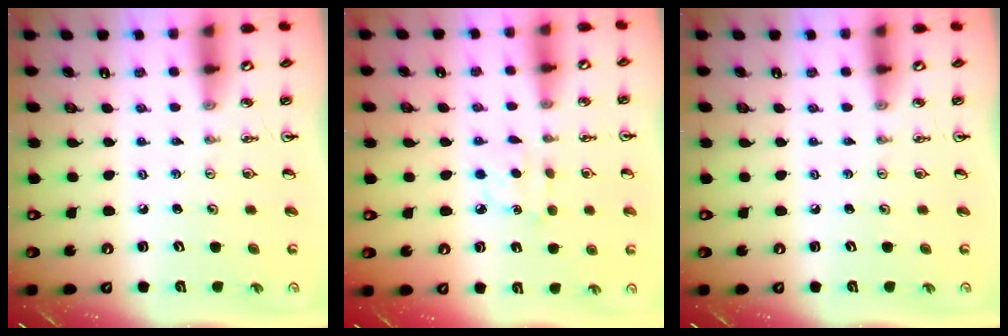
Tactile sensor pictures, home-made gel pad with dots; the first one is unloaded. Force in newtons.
{"total": 5.1, "press": 5.1, "slide": 0.3}
{"total": 0.0}